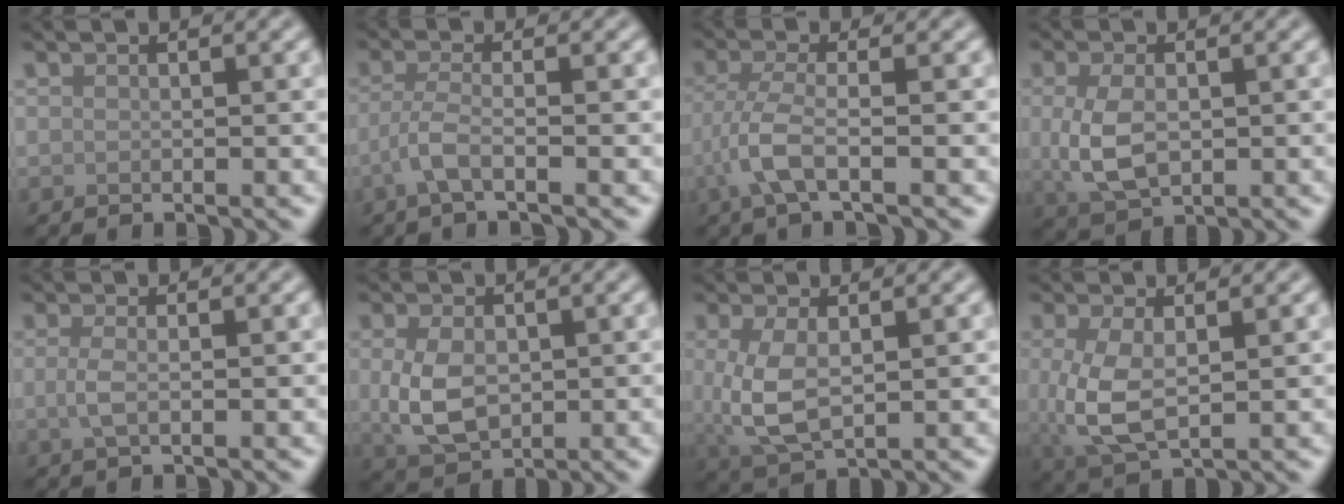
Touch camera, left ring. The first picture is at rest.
{"total": 2.5, "force": [-1.2, 0.5, 2.2], "torque": [-0.045, 0.000, -0.035]}
{"total": 3.7, "force": [-1.4, 0.8, 3.3], "torque": [-0.072, 0.000, -0.037]}
{"total": 4.5, "force": [0.0, 2.6, 3.6], "torque": [-0.085, -0.005, 0.003]}
{"total": 1.7, "force": [-0.1, 0.6, 1.6], "torque": [-0.035, -0.003, -0.005]}
{"total": 4.9, "force": [-0.1, 3.3, 3.6], "torque": [-0.082, -0.006, 0.004]}
{"total": 4.6, "force": [0.2, 2.2, 4.0], "torque": [-0.102, -0.006, 0.009]}
{"total": 5.0, "force": [0.1, 2.4, 4.4], "torque": [-0.108, -0.007, 0.005]}